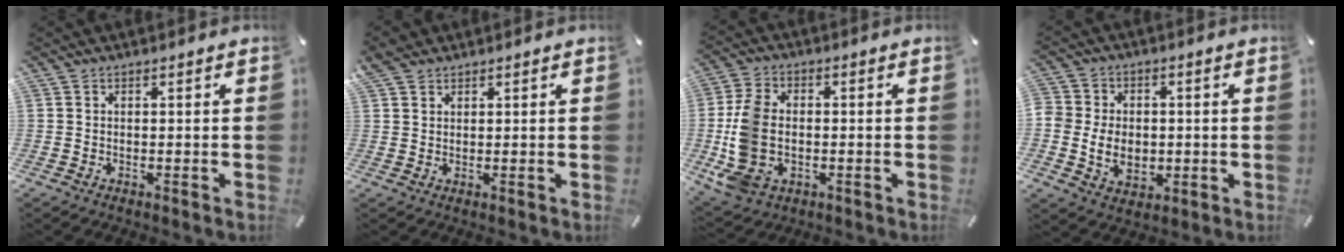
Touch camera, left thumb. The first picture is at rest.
{"total": 2.8, "force": [2.0, 1.9, 0.5], "torque": [-0.015, 0.001, 0.040]}
{"total": 12.4, "force": [-1.3, 9.2, 8.2], "torque": [-0.201, 0.011, -0.020]}
{"total": 8.4, "force": [-0.7, 7.0, 4.4], "torque": [-0.099, 0.005, -0.014]}